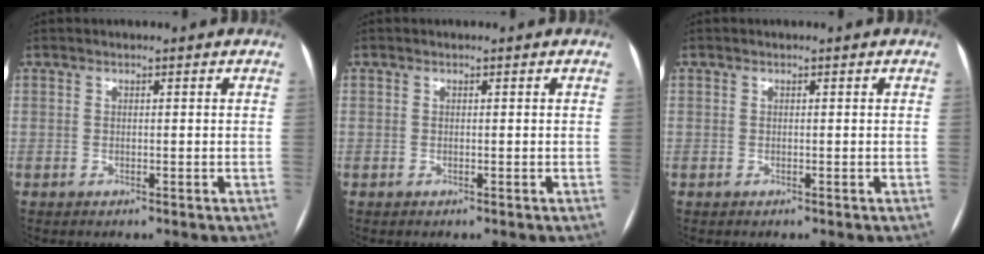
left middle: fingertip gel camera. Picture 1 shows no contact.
{"total": 0.0}
{"total": 0.0}